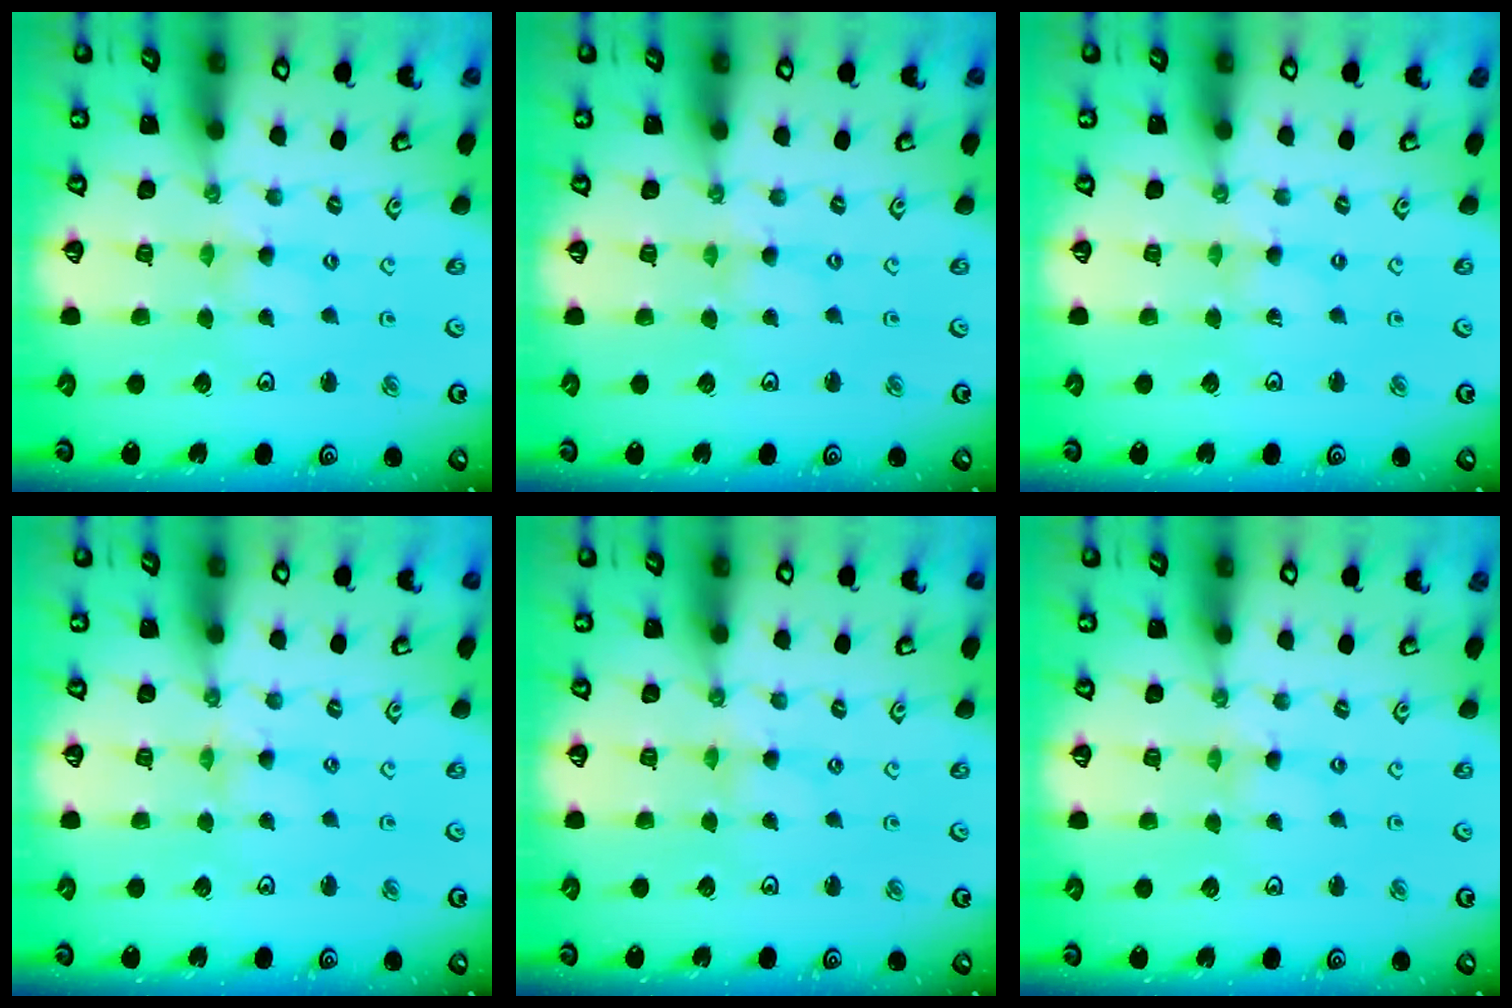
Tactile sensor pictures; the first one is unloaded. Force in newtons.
{"total": 0.0}
{"total": 0.0}
{"total": 1.0, "press": 1.0, "slide": 0.2}
{"total": 0.0}
{"total": 0.0}